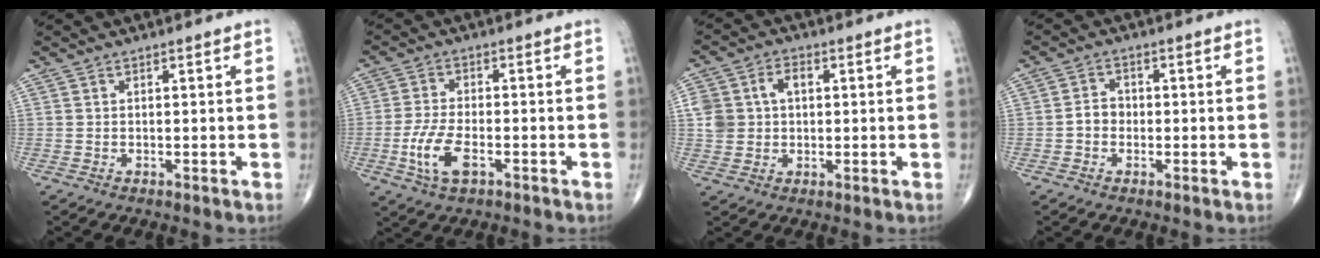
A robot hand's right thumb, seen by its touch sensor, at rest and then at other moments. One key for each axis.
{"total": 7.5, "fx": -2.8, "fy": 3.5, "fz": 6.0, "tx": -0.132, "ty": 0.008, "tz": -0.053}
{"total": 7.6, "fx": 1.3, "fy": 5.8, "fz": 4.7, "tx": -0.075, "ty": 0.015, "tz": 0.026}
{"total": 2.9, "fx": -0.8, "fy": 2.4, "fz": 1.5, "tx": -0.015, "ty": 0.012, "tz": -0.020}